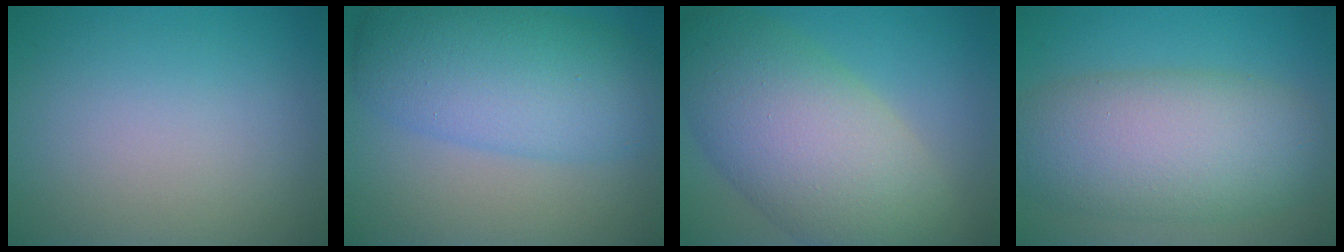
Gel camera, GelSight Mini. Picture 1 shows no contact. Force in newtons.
{"total": 8.2, "press": 8.2, "slide": 0.2}
{"total": 11.2, "press": 11.2, "slide": 0.3}
{"total": 9.0, "press": 9.0, "slide": 0.3}